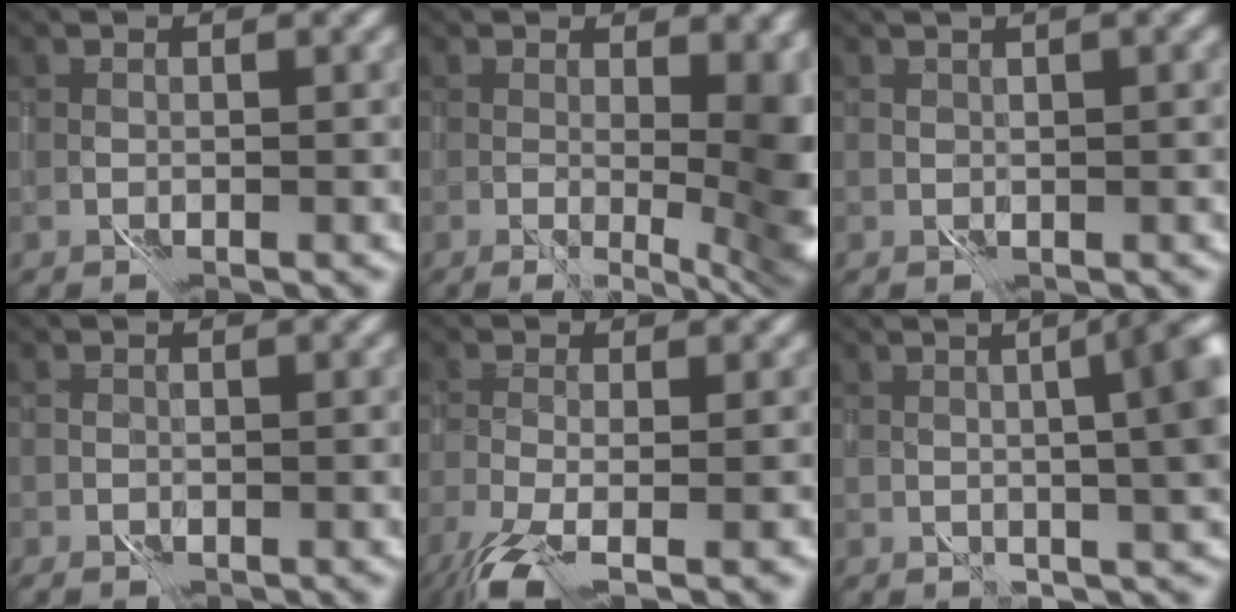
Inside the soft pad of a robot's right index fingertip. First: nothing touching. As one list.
[{"total": 10.1, "force": [1.0, 3.6, 9.3], "torque": [-0.078, 0.007, 0.031]}, {"total": 1.8, "force": [0.7, 0.8, 1.4], "torque": [-0.014, 0.012, 0.016]}, {"total": 0.6, "force": [-0.2, 0.5, 0.2], "torque": [-0.001, 0.003, -0.001]}, {"total": 5.9, "force": [-2.6, 1.8, 4.9], "torque": [-0.080, -0.019, -0.047]}, {"total": 9.9, "force": [2.6, 3.5, 8.9], "torque": [-0.050, 0.047, 0.021]}]